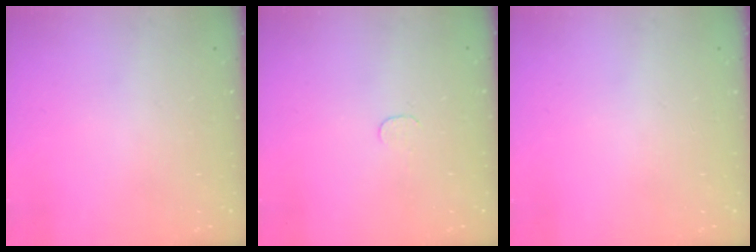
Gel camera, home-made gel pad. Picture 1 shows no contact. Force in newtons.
{"total": 3.1, "press": 3.1, "slide": 0.3}
{"total": 0.0}